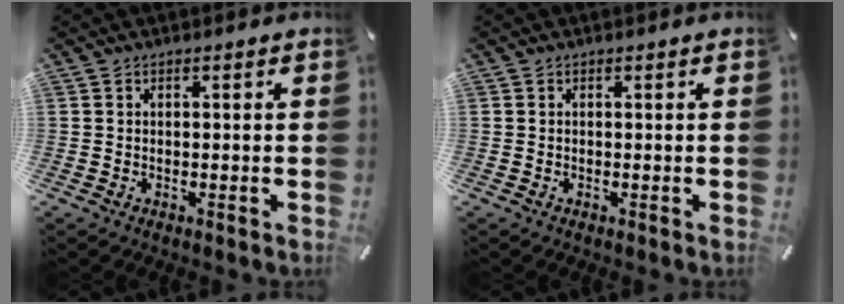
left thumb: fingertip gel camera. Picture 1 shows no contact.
{"total": 0.0}